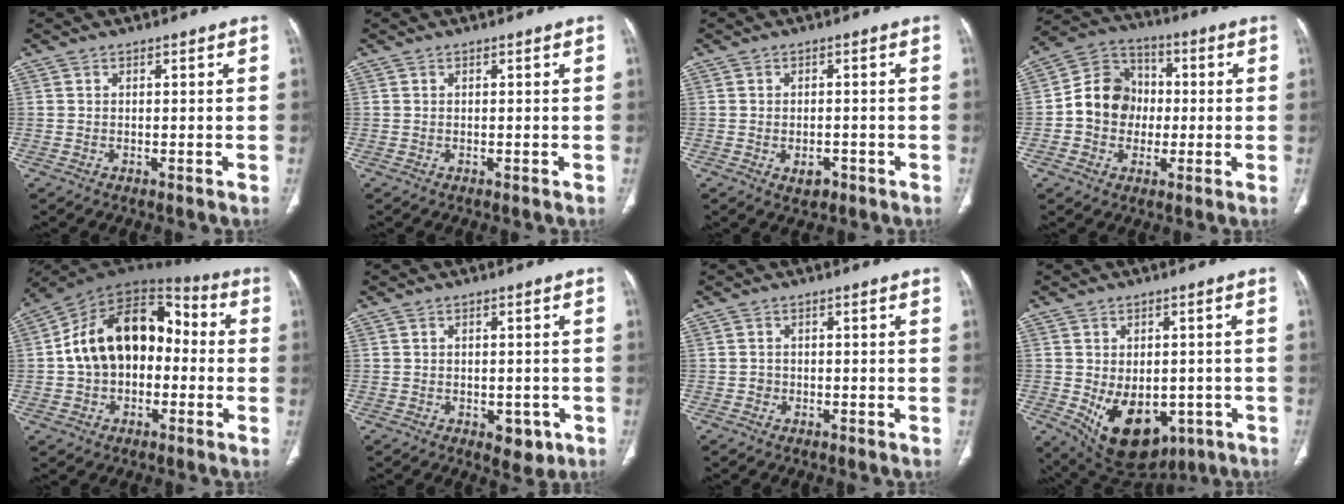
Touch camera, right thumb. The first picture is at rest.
{"total": 0.0}
{"total": 2.9, "force": [-1.2, 1.8, 1.9], "torque": [-0.021, 0.007, -0.010]}
{"total": 11.8, "force": [-0.7, 10.5, 5.5], "torque": [-0.062, 0.031, -0.024]}
{"total": 18.6, "force": [-0.3, 12.7, 13.6], "torque": [-0.192, 0.052, -0.016]}
{"total": 4.3, "force": [-1.6, 2.7, 2.9], "torque": [-0.016, 0.003, -0.013]}
{"total": 0.9, "force": [-0.3, 0.8, 0.1], "torque": [0.005, 0.005, -0.007]}
{"total": 15.0, "force": [-4.5, 9.8, 10.4], "torque": [-0.138, -0.004, -0.039]}